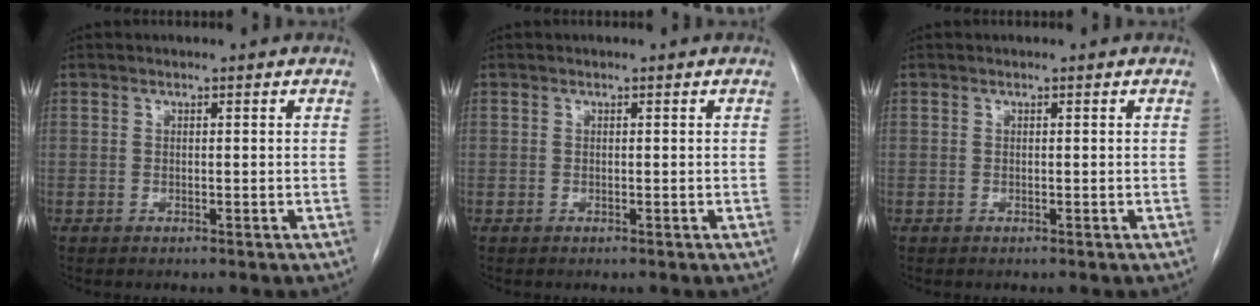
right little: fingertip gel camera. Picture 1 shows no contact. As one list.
[{"total": 0.0}, {"total": 0.0}]